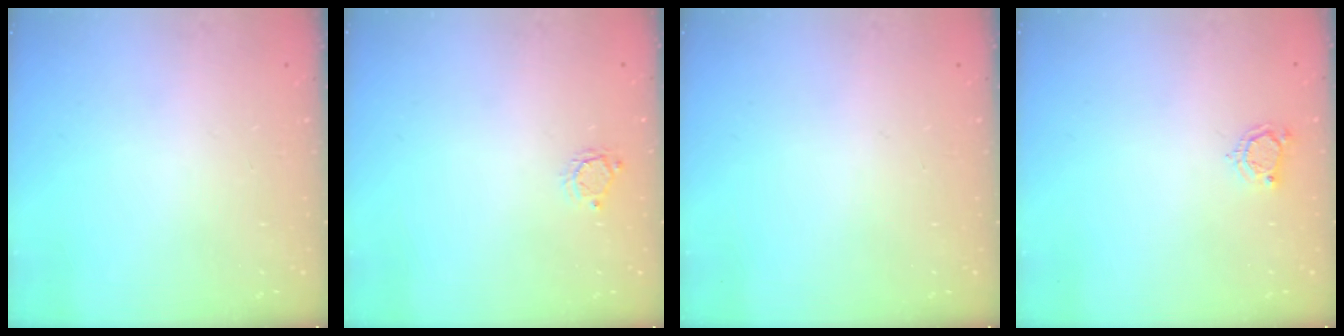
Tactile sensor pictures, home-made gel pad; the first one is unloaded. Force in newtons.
{"total": 3.5, "press": 3.5, "slide": 0.3}
{"total": 0.0}
{"total": 4.2, "press": 4.1, "slide": 0.6}